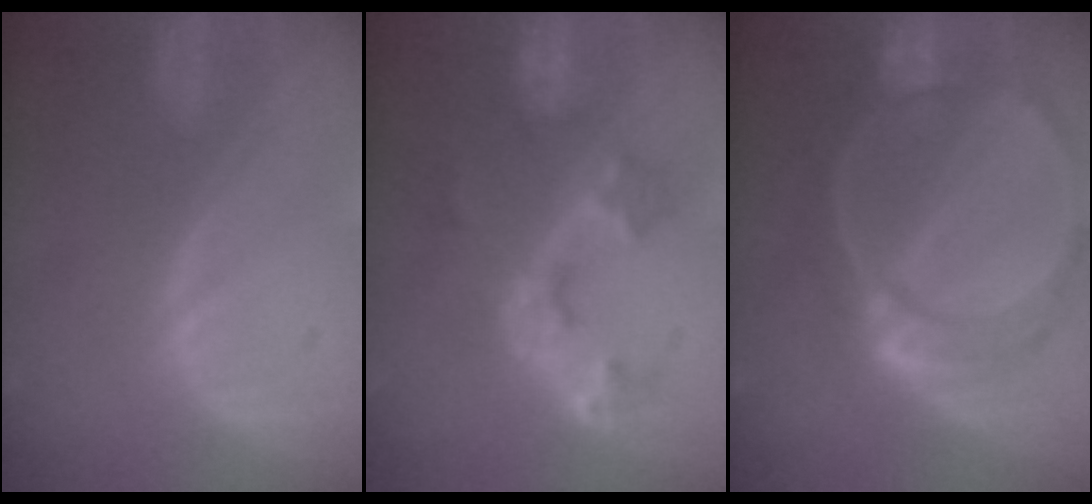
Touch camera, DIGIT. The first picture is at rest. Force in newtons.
{"total": 6.0, "press": 5.5, "slide": 2.4}
{"total": 9.9, "press": 8.5, "slide": 5.0}